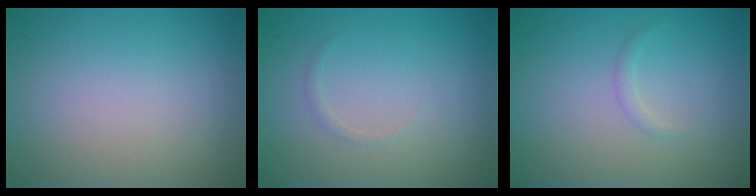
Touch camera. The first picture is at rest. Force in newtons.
{"total": 0.5, "press": 0.5, "slide": 0.1}
{"total": 0.7, "press": 0.7, "slide": 0.0}